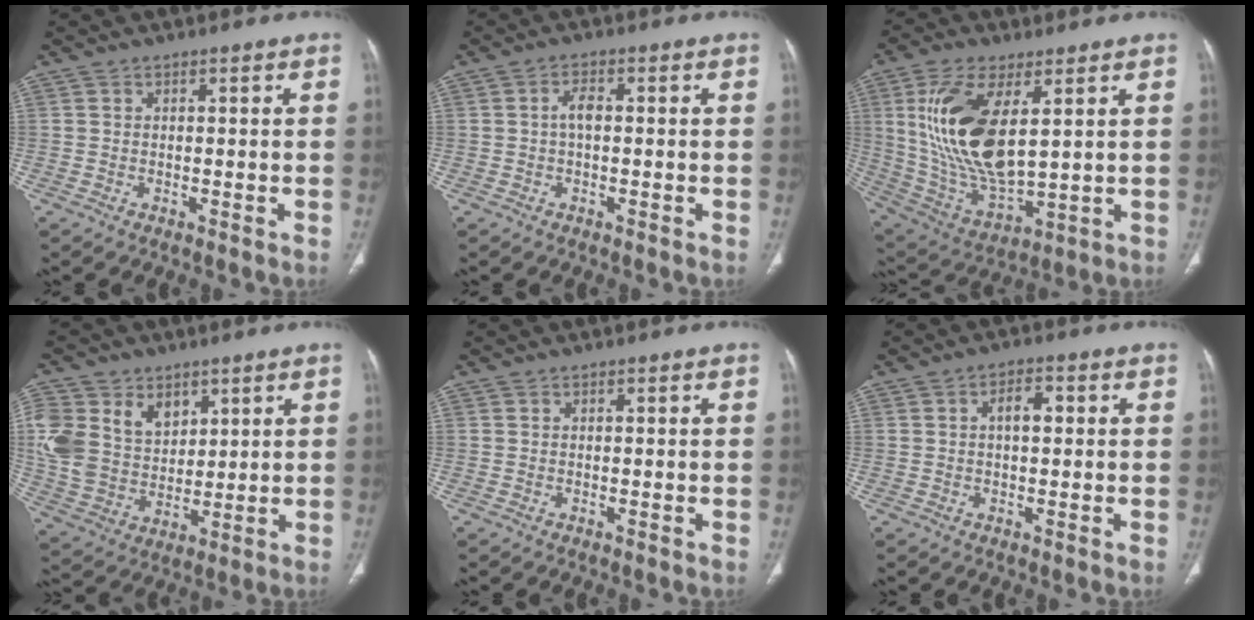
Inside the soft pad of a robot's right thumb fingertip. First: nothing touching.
{"total": 2.5, "force": [0.0, 1.2, 2.2], "torque": [-0.042, 0.006, -0.004]}
{"total": 19.8, "force": [4.8, 8.9, 17.0], "torque": [-0.339, -0.026, 0.105]}
{"total": 17.5, "force": [6.2, 13.1, 9.7], "torque": [-0.201, -0.009, 0.135]}
{"total": 0.0}
{"total": 3.9, "force": [0.7, 1.9, 3.3], "torque": [-0.051, 0.009, 0.010]}